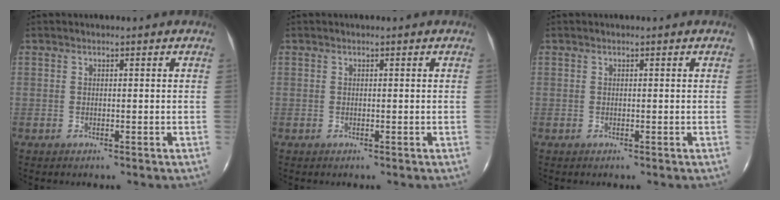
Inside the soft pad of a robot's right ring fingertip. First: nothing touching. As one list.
[{"total": 0.0}, {"total": 0.0}]